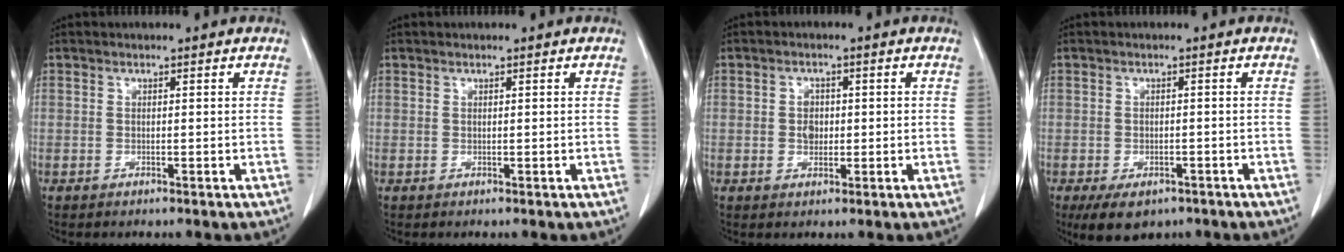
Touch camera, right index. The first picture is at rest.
{"total": 0.0}
{"total": 2.5, "force": [-0.1, 2.0, 1.5], "torque": [-0.023, 0.004, 0.001]}
{"total": 6.3, "force": [-4.2, 3.5, 3.0], "torque": [-0.047, -0.005, -0.059]}